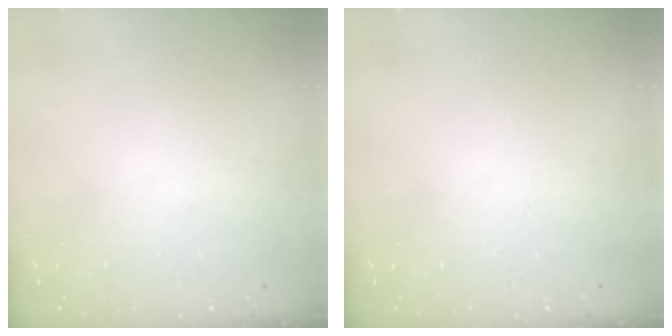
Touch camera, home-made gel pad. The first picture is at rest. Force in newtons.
{"total": 0.0}